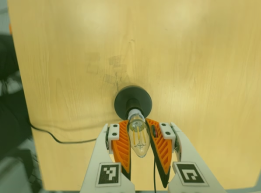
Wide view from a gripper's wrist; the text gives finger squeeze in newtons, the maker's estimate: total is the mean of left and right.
{"total": 20.5, "left": 18.9, "right": 22.2}